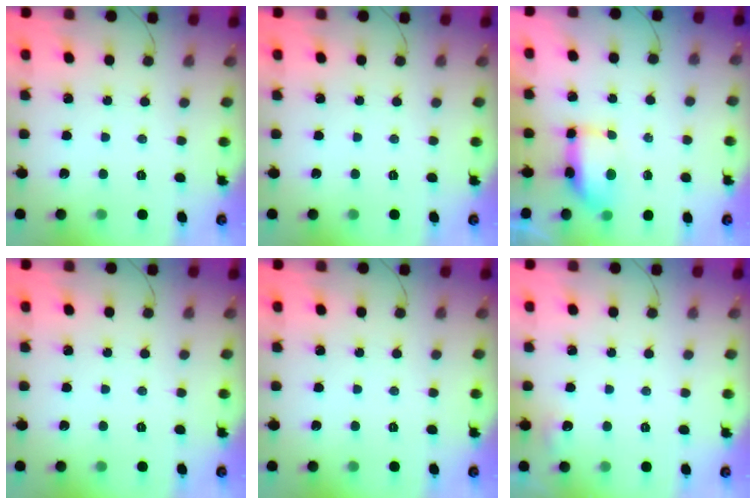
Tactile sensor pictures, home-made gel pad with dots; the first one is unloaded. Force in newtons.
{"total": 0.0}
{"total": 6.8, "press": 6.8, "slide": 0.6}
{"total": 0.0}
{"total": 0.0}
{"total": 4.0, "press": 3.8, "slide": 1.2}